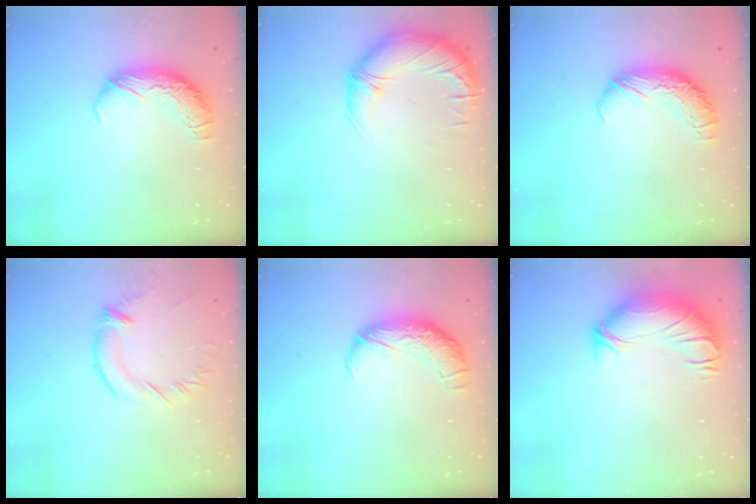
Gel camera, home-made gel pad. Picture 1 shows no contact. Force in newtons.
{"total": 3.2, "press": 0.4, "slide": 3.2}
{"total": 0.0}
{"total": 2.3, "press": 2.3, "slide": 0.6}
{"total": 2.3, "press": 0.9, "slide": 2.1}
{"total": 3.4, "press": 0.5, "slide": 3.3}